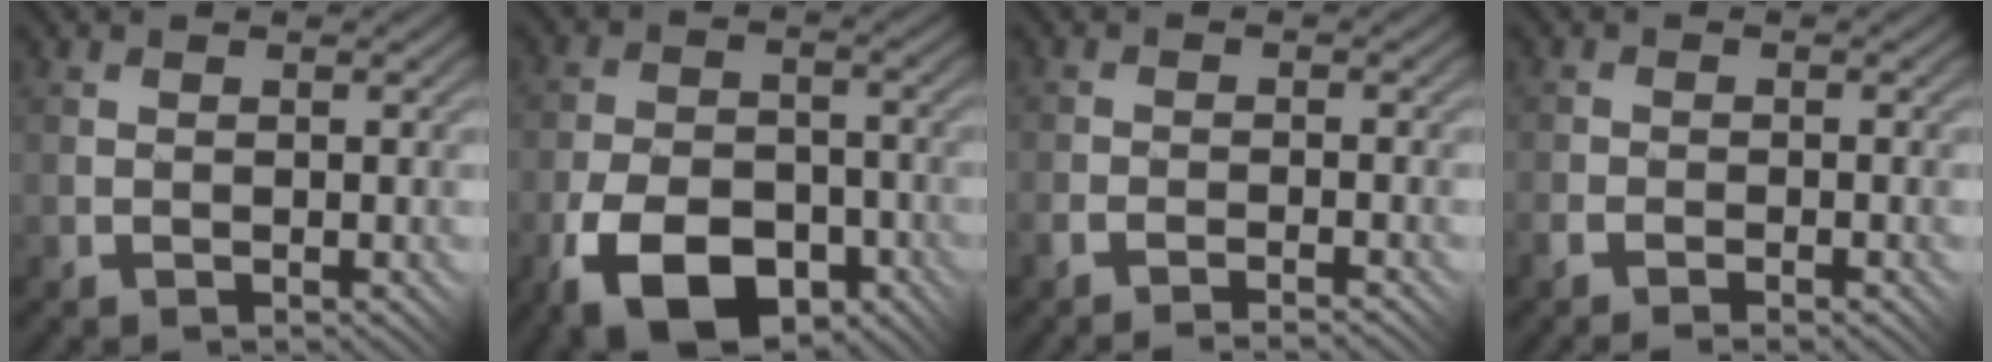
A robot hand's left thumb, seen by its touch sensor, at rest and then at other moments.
{"total": 11.0, "force": [-6.3, 5.9, 6.8], "torque": [-0.143, -0.010, -0.115]}
{"total": 2.2, "force": [-2.0, -0.1, 0.9], "torque": [-0.019, 0.006, -0.045]}
{"total": 3.0, "force": [-2.2, 1.1, 1.7], "torque": [-0.034, -0.003, -0.043]}